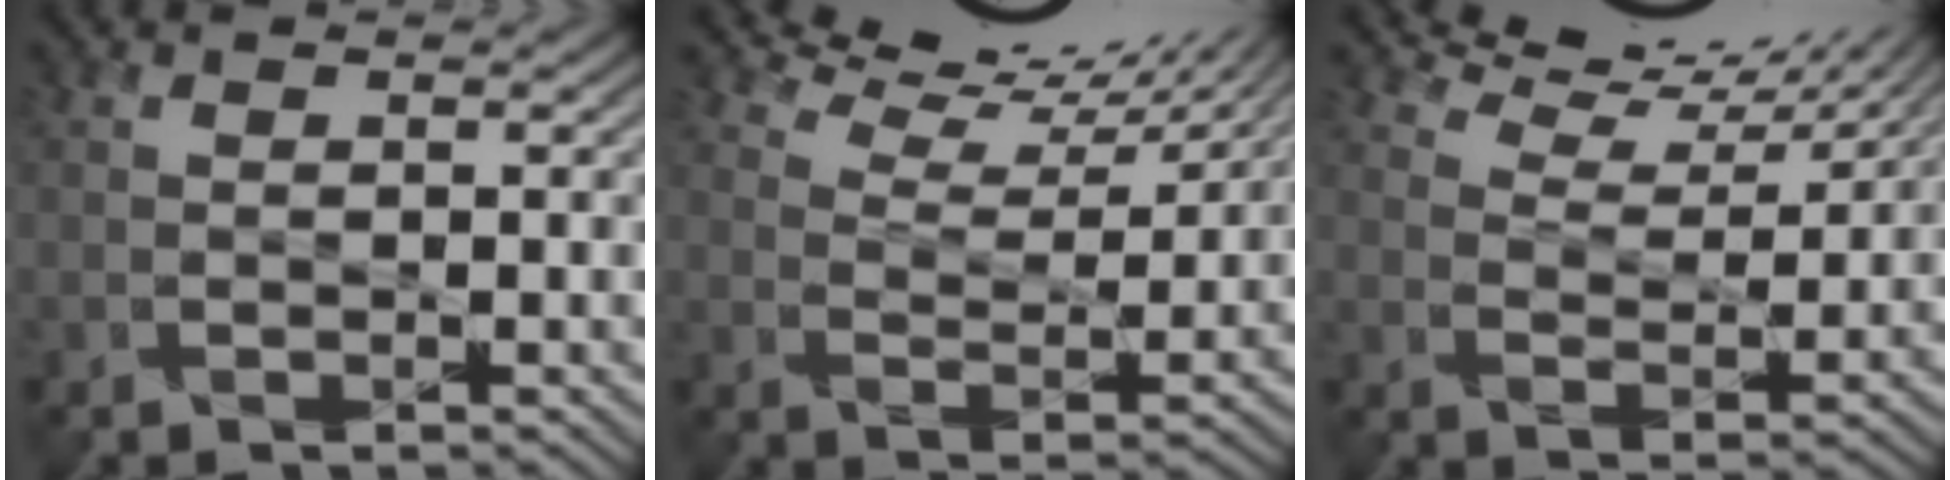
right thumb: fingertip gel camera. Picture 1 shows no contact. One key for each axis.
{"total": 10.3, "fx": 9.4, "fy": 2.2, "fz": 3.6, "tx": -0.080, "ty": -0.005, "tz": 0.142}
{"total": 9.4, "fx": 8.6, "fy": 1.9, "fz": 3.1, "tx": -0.067, "ty": -0.006, "tz": 0.134}